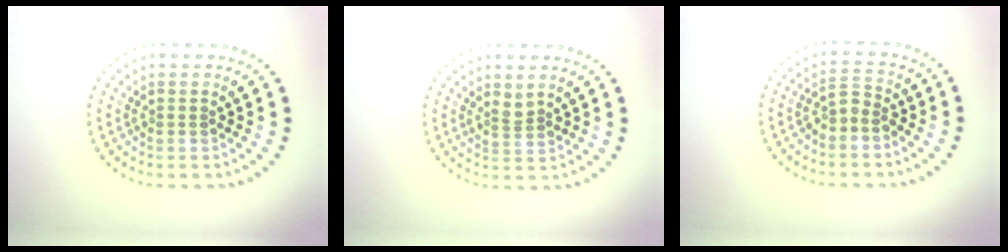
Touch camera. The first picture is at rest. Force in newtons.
{"total": 1.4, "press": 1.1, "slide": 0.8}
{"total": 1.8, "press": 1.3, "slide": 1.3}